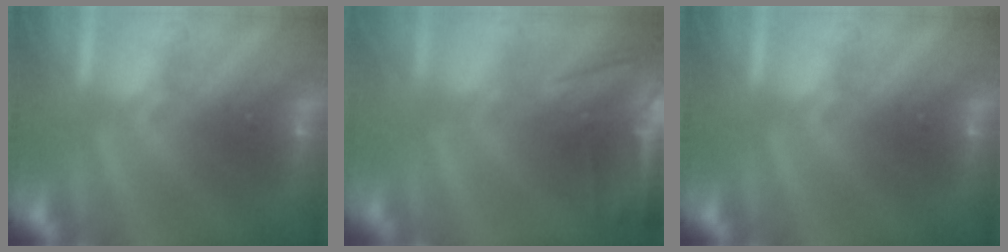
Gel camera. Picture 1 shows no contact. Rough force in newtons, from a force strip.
{"total": 8.4}
{"total": 0.0}